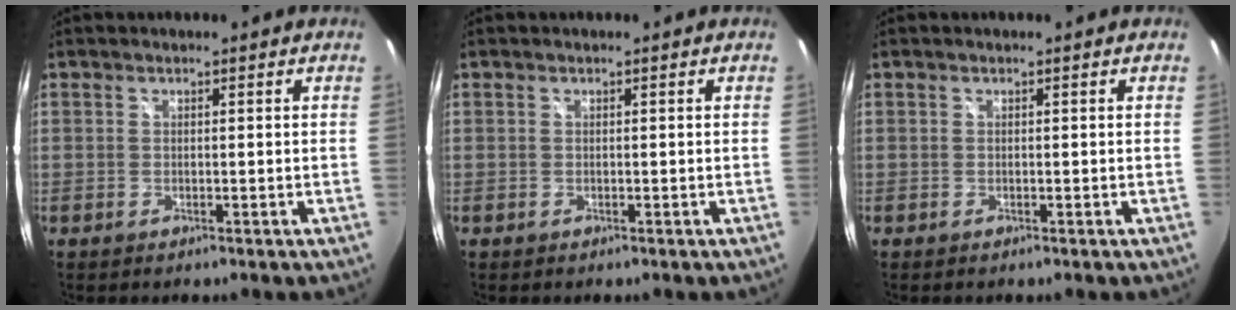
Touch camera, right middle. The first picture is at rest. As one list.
[{"total": 0.0}, {"total": 0.0}]